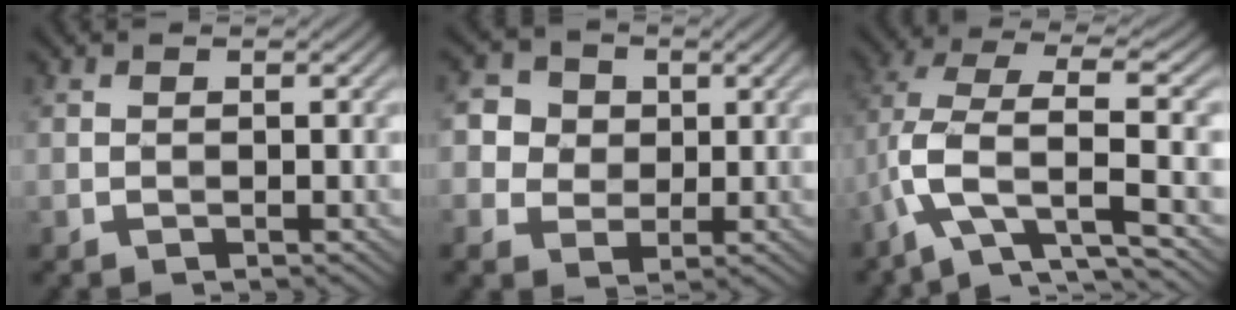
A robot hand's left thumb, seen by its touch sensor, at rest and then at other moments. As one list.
[{"total": 5.2, "force": [1.3, 4.7, 1.7], "torque": [-0.070, 0.008, 0.019]}, {"total": 8.8, "force": [-2.5, 3.1, 7.9], "torque": [-0.164, 0.015, -0.064]}]